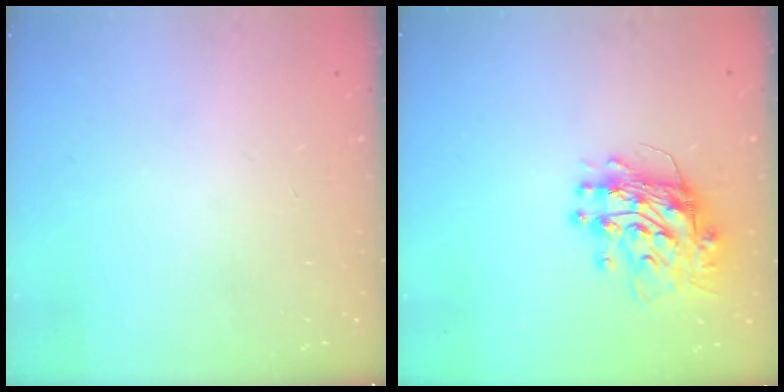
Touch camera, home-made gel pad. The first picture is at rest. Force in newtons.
{"total": 12.9, "press": 12.8, "slide": 1.3}